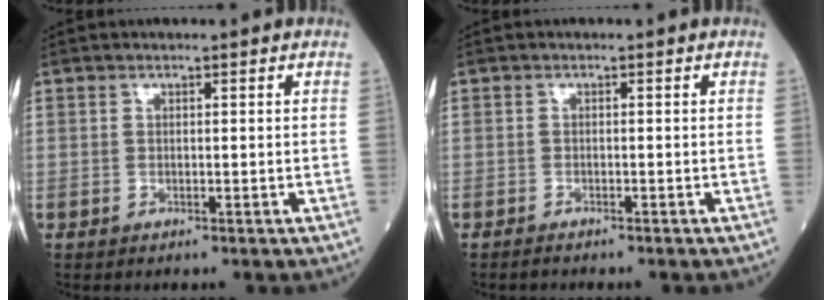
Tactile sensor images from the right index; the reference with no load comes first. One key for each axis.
{"total": 0.8, "fx": -0.8, "fy": 0.0, "fz": 0.1, "tx": -0.010, "ty": -0.002, "tz": -0.015}